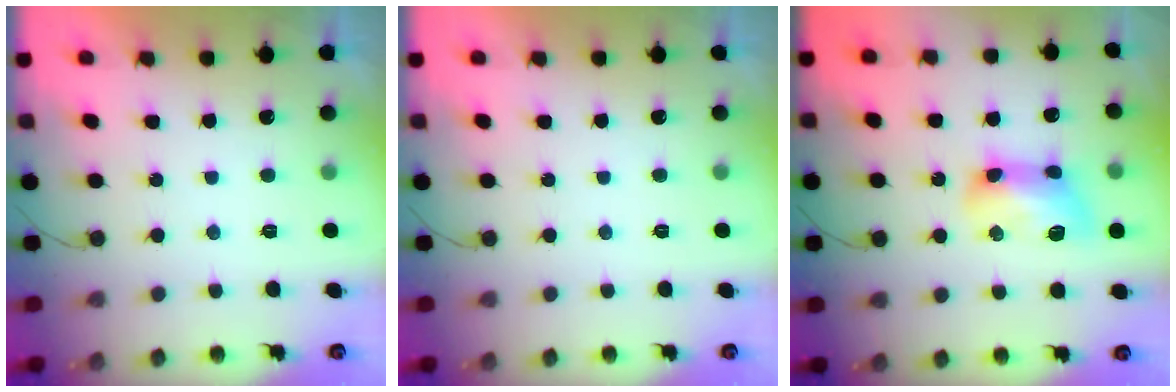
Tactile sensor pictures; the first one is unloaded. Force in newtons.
{"total": 0.0}
{"total": 11.5, "press": 11.5, "slide": 0.5}